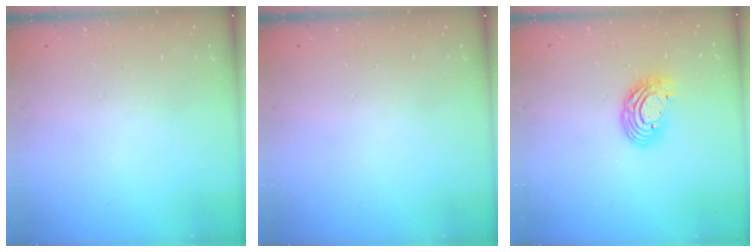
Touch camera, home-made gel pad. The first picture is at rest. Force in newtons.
{"total": 0.0}
{"total": 9.9, "press": 9.9, "slide": 0.8}